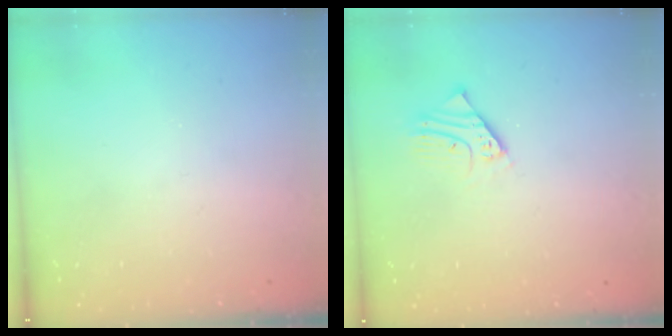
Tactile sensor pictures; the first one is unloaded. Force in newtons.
{"total": 2.3, "press": 2.3, "slide": 0.2}